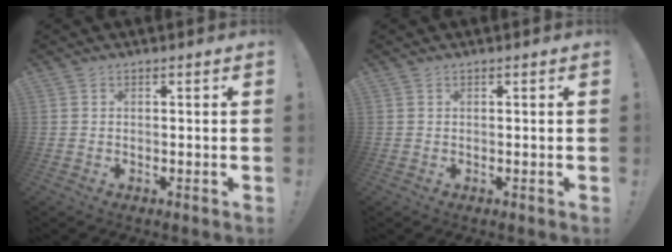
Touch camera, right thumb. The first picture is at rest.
{"total": 0.0}